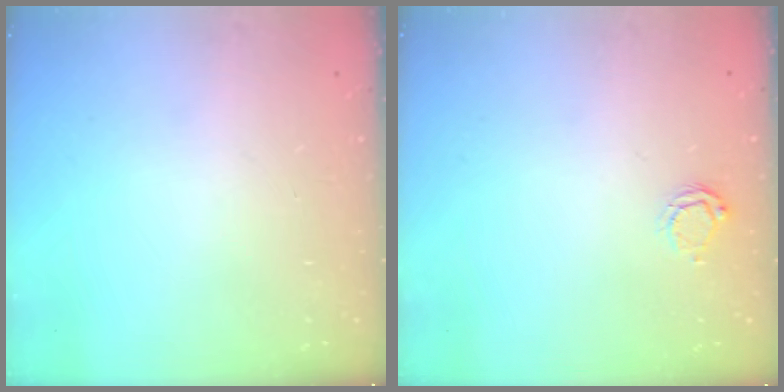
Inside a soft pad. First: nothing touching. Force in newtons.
{"total": 4.9, "press": 4.9, "slide": 0.3}